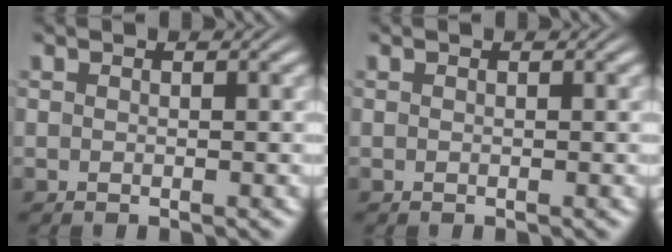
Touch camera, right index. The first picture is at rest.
{"total": 0.0}